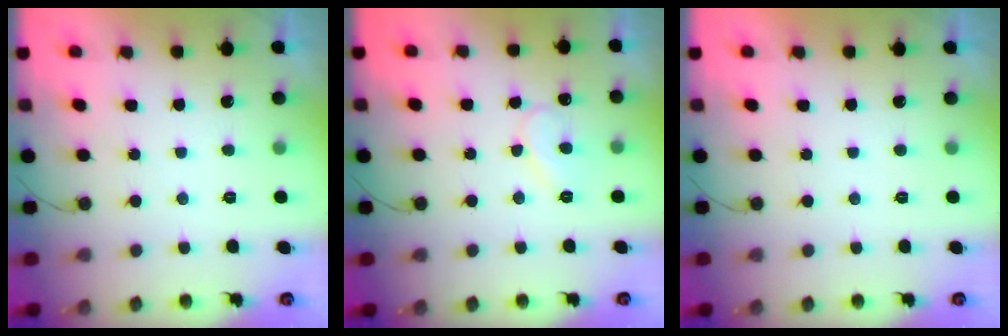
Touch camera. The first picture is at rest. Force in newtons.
{"total": 8.0, "press": 7.9, "slide": 0.5}
{"total": 1.7, "press": 1.7, "slide": 0.1}